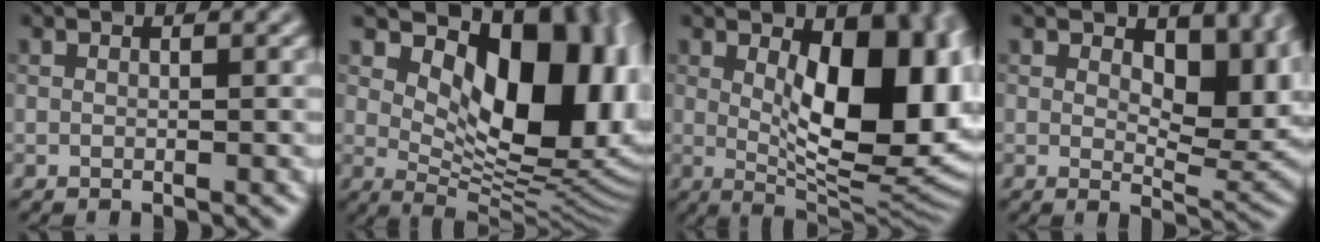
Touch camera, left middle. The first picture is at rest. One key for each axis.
{"total": 12.8, "fx": 3.7, "fy": 6.8, "fz": 10.2, "tx": -0.131, "ty": -0.009, "tz": 0.068}
{"total": 12.9, "fx": 1.8, "fy": 6.1, "fz": 11.3, "tx": -0.130, "ty": -0.007, "tz": 0.035}
{"total": 7.6, "fx": 2.6, "fy": 4.2, "fz": 5.8, "tx": -0.081, "ty": -0.015, "tz": 0.039}